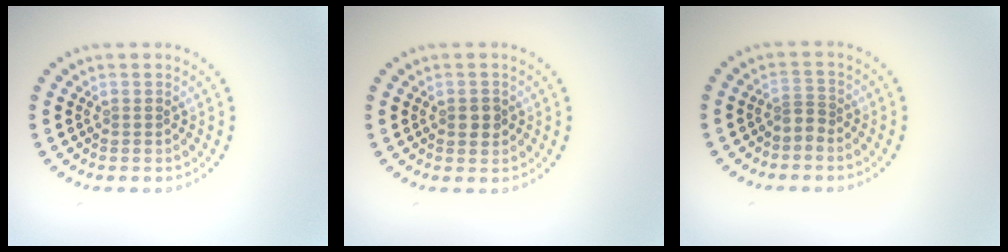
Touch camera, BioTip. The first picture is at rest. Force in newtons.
{"total": 1.5, "press": 1.5, "slide": 0.0}
{"total": 1.2, "press": 0.8, "slide": 0.9}